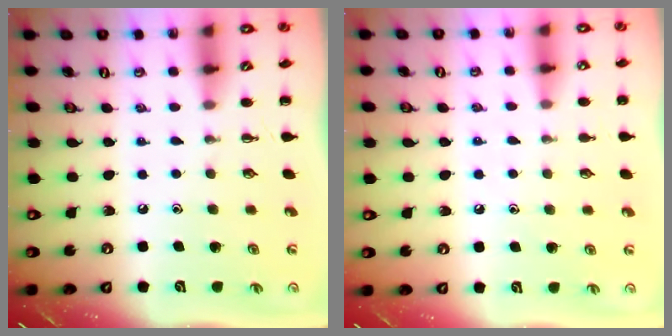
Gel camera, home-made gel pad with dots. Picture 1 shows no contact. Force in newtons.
{"total": 4.8, "press": 4.5, "slide": 1.6}